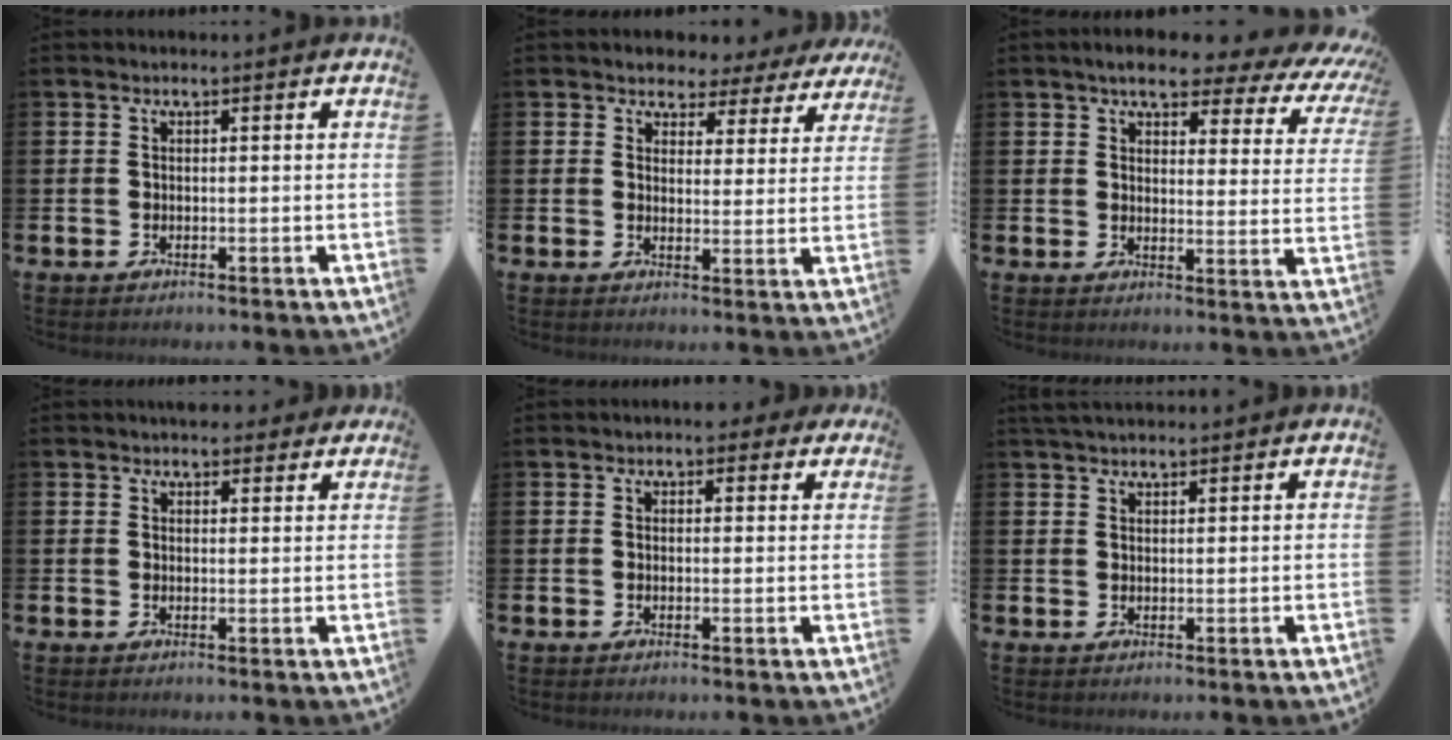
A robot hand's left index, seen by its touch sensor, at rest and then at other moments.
{"total": 3.3, "force": [2.7, 1.9, -0.1], "torque": [-0.019, -0.020, 0.043]}
{"total": 6.1, "force": [5.0, 1.8, 2.8], "torque": [-0.054, -0.038, 0.080]}
{"total": 3.2, "force": [3.0, 1.0, -0.1], "torque": [0.015, -0.018, 0.054]}
{"total": 2.1, "force": [1.7, 1.2, 0.4], "torque": [0.007, -0.002, 0.026]}
{"total": 2.3, "force": [2.2, 0.5, 0.6], "torque": [-0.008, -0.005, 0.039]}